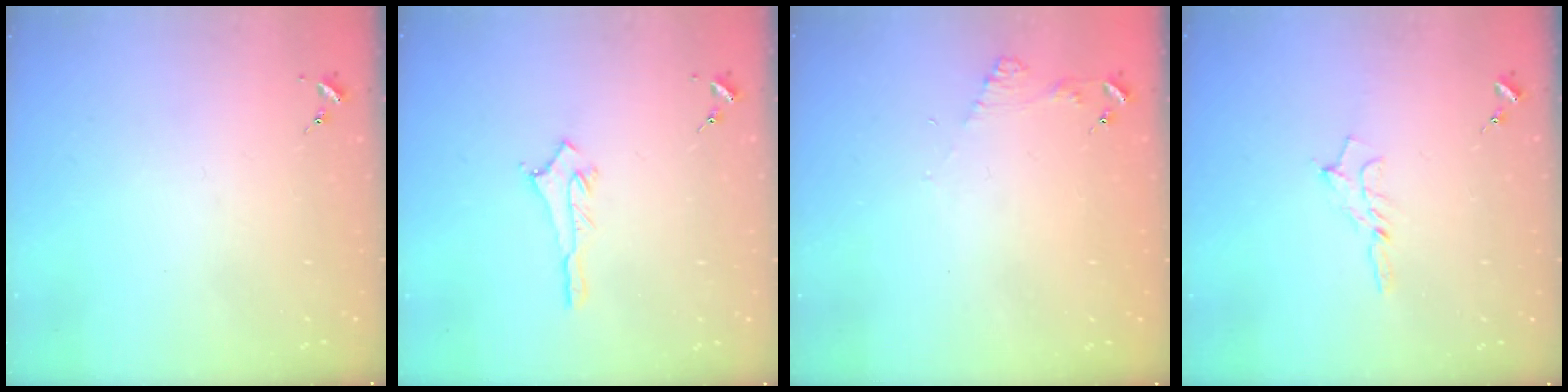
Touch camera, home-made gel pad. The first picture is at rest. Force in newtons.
{"total": 2.8, "press": 2.8, "slide": 0.4}
{"total": 5.5, "press": 5.5, "slide": 0.6}
{"total": 5.9, "press": 5.9, "slide": 0.7}